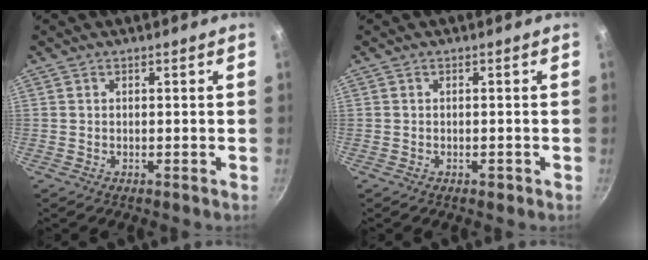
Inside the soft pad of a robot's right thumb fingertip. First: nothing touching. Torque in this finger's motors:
{"motor_torque": [0.13, -0.09, 0.29, -0.10, -0.01]}